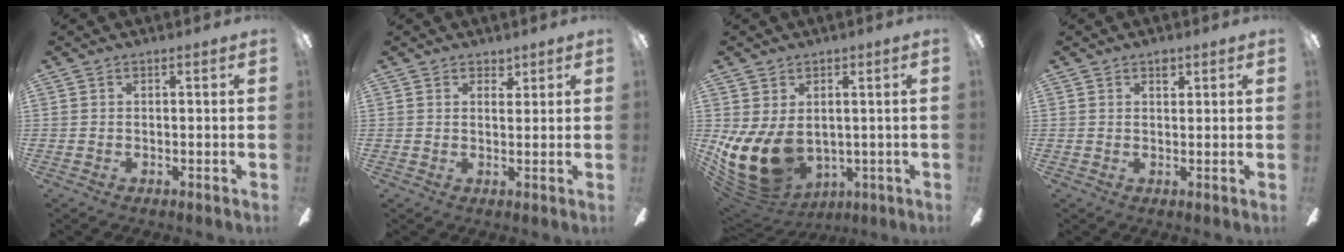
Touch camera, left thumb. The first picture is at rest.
{"total": 2.7, "force": [2.1, 1.5, 0.7], "torque": [0.006, -0.007, 0.034]}
{"total": 15.9, "force": [-0.9, 11.2, 11.4], "torque": [-0.232, -0.013, -0.006]}
{"total": 2.4, "force": [1.6, 1.4, 1.2], "torque": [-0.002, -0.005, 0.022]}